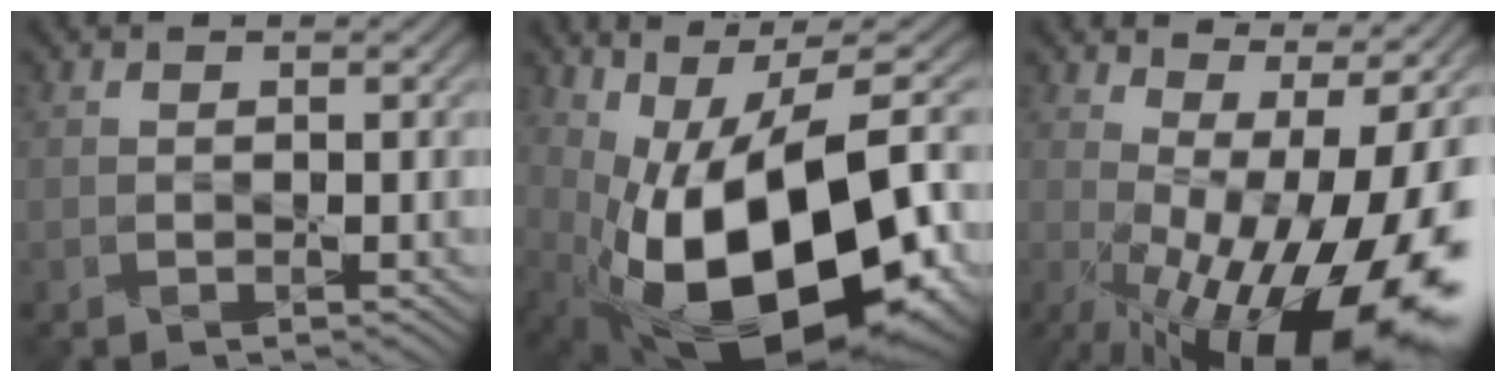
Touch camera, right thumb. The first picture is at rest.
{"total": 19.1, "force": [-3.6, 9.3, 16.3], "torque": [-0.267, -0.019, -0.048]}
{"total": 19.7, "force": [-3.2, 8.3, 17.6], "torque": [-0.225, 0.006, -0.037]}